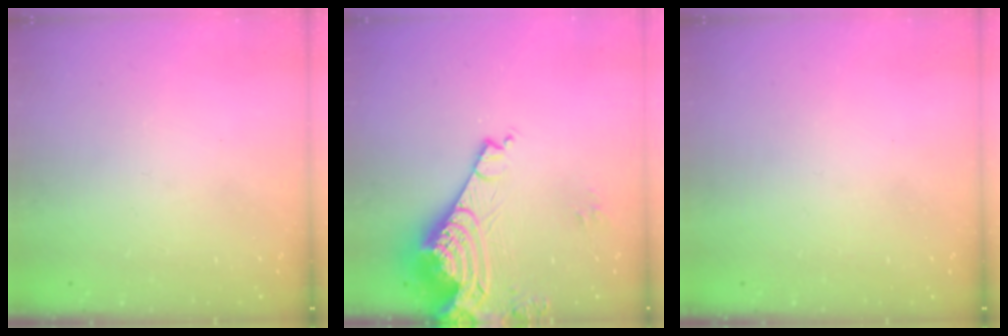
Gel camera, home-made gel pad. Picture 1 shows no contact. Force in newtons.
{"total": 13.5, "press": 13.4, "slide": 1.5}
{"total": 0.0}